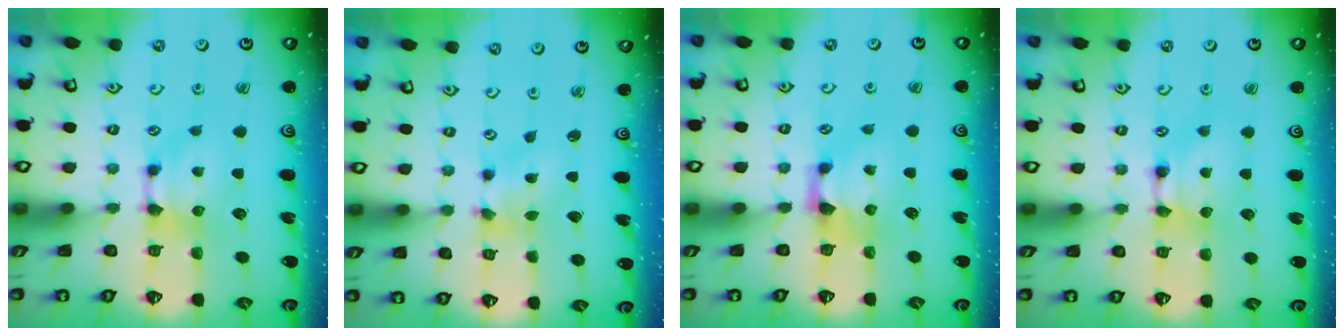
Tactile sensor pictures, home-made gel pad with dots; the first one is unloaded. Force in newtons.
{"total": 1.8, "press": 1.3, "slide": 1.2}
{"total": 1.1, "press": 0.1, "slide": 1.1}
{"total": 1.5, "press": 1.5, "slide": 0.2}